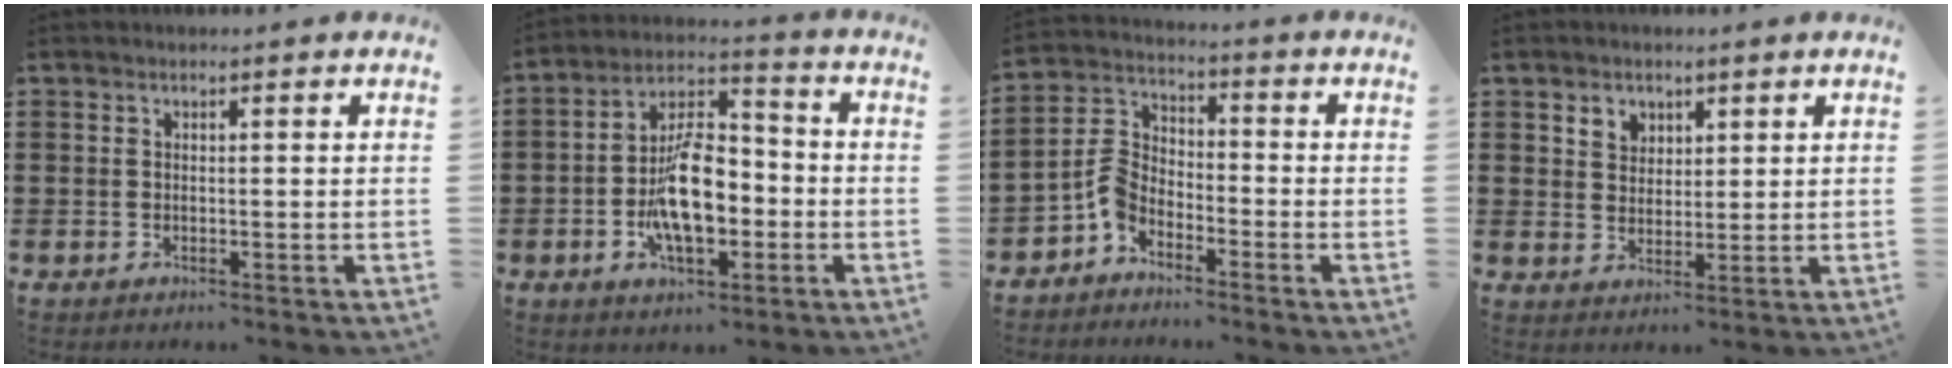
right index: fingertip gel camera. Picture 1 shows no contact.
{"total": 11.6, "force": [-3.1, 5.7, 9.6], "torque": [-0.189, 0.000, -0.056]}
{"total": 5.0, "force": [-3.5, 2.7, 2.3], "torque": [-0.083, -0.001, -0.080]}
{"total": 3.1, "force": [1.9, 2.4, 0.5], "torque": [-0.021, 0.010, 0.036]}